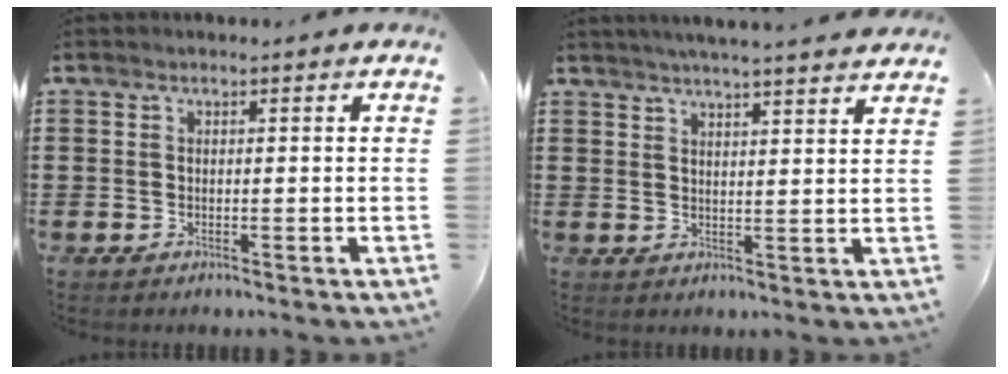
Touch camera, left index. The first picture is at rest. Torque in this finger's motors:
{"motor_torque": [1.55, -0.59, 0.35, 0.08]}